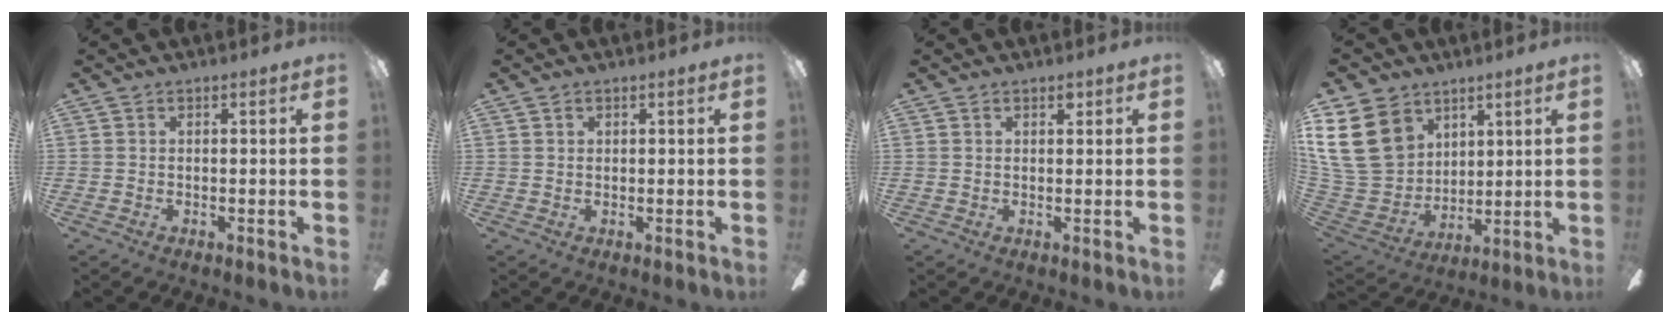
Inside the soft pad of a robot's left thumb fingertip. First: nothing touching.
{"total": 1.0, "force": [0.5, 0.8, 0.2], "torque": [-0.004, 0.003, 0.009]}
{"total": 1.4, "force": [0.9, 0.9, 0.5], "torque": [-0.002, 0.000, 0.015]}
{"total": 19.3, "force": [8.3, 14.8, 9.2], "torque": [-0.216, -0.027, 0.158]}